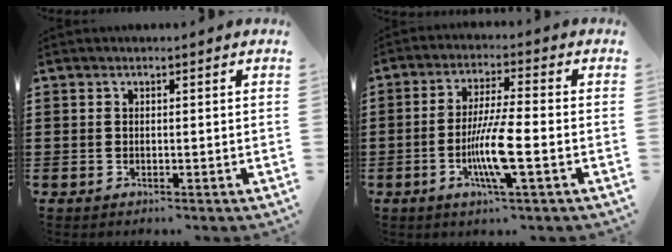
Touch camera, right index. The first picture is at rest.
{"total": 8.7, "force": [-2.6, 1.1, 8.2], "torque": [-0.160, -0.011, -0.050]}